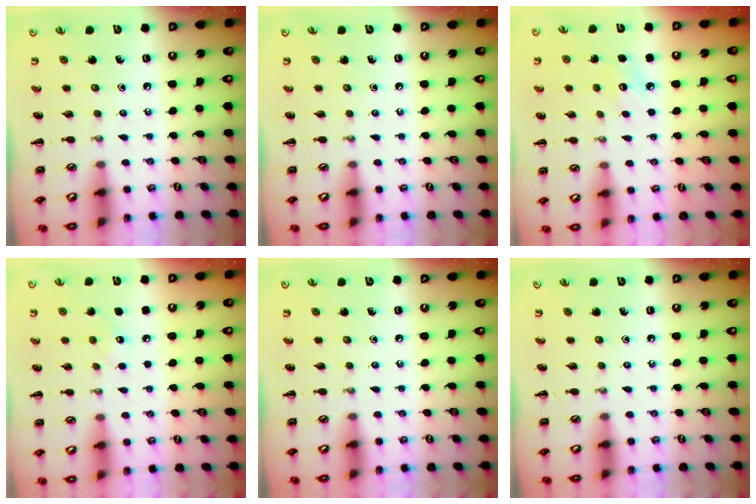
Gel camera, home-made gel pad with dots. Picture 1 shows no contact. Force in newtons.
{"total": 0.0}
{"total": 7.3, "press": 7.0, "slide": 2.0}
{"total": 5.3, "press": 5.2, "slide": 0.9}
{"total": 0.0}
{"total": 0.0}